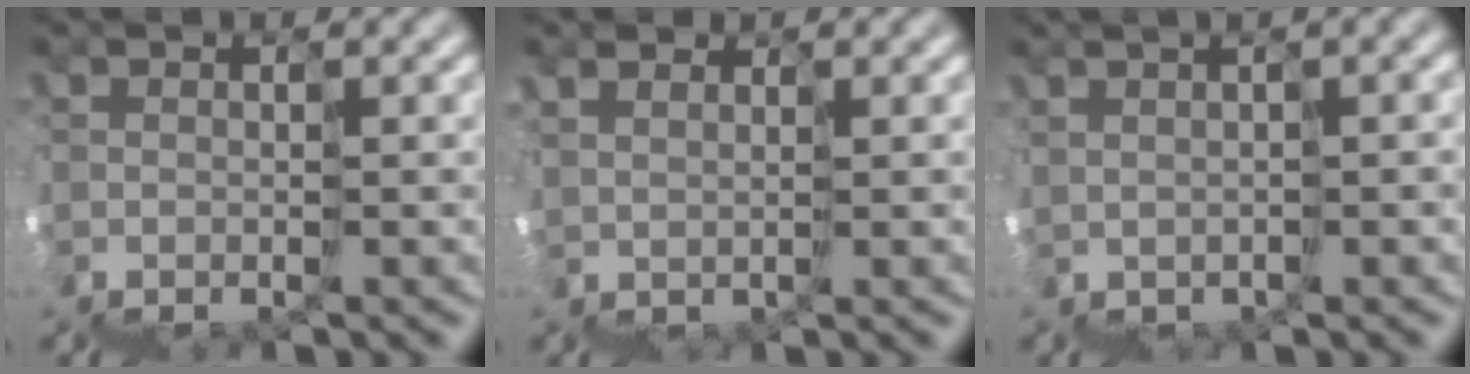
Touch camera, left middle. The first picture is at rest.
{"total": 4.6, "force": [2.7, -2.0, -3.1], "torque": [0.046, 0.036, 0.034]}
{"total": 2.4, "force": [2.0, -0.6, 1.3], "torque": [0.002, 0.039, 0.040]}